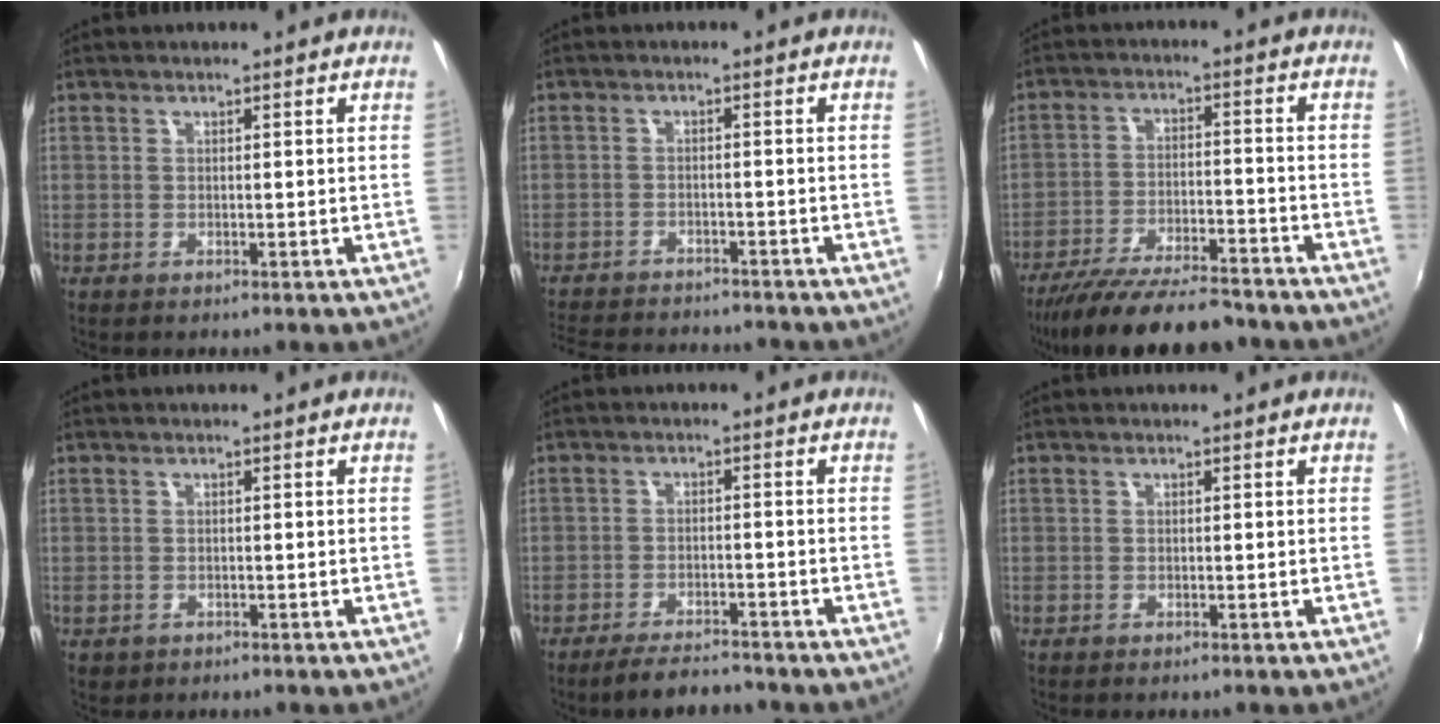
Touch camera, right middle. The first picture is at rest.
{"total": 12.0, "force": [-10.8, 3.1, 4.3], "torque": [-0.106, -0.010, -0.164]}
{"total": 16.5, "force": [-14.2, 3.2, 7.8], "torque": [-0.159, -0.025, -0.224]}
{"total": 1.1, "force": [-0.3, 1.0, 0.4], "torque": [-0.009, -0.002, -0.002]}
{"total": 5.9, "force": [-5.2, 1.3, 2.4], "torque": [-0.060, -0.005, -0.085]}
{"total": 0.0}